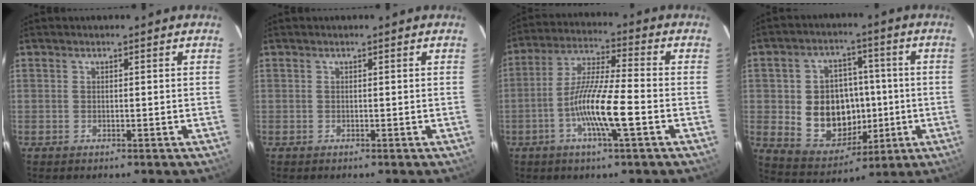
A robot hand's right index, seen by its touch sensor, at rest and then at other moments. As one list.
[{"total": 0.0}, {"total": 11.4, "force": [-4.1, 0.7, 10.6], "torque": [-0.210, -0.002, -0.081]}, {"total": 14.4, "force": [-1.1, 11.9, 8.1], "torque": [-0.177, 0.014, 0.008]}]